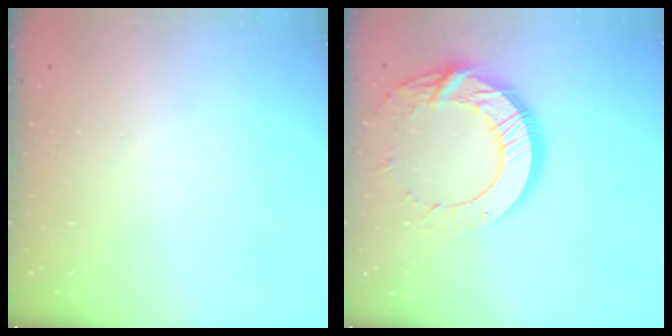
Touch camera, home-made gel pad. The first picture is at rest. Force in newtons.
{"total": 17.1, "press": 17.0, "slide": 1.5}